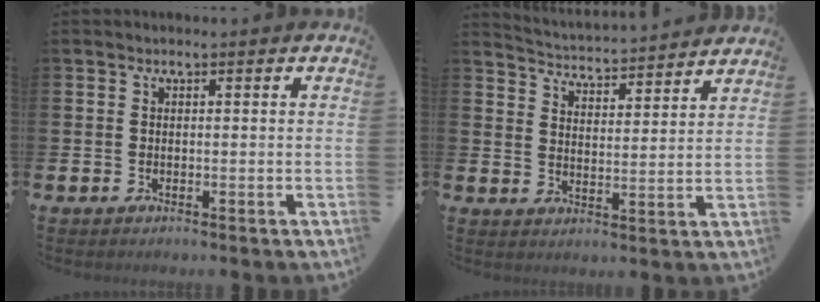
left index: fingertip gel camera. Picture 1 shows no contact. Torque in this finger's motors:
{"motor_torque": [0.46, -0.69, 0.15, 0.04]}